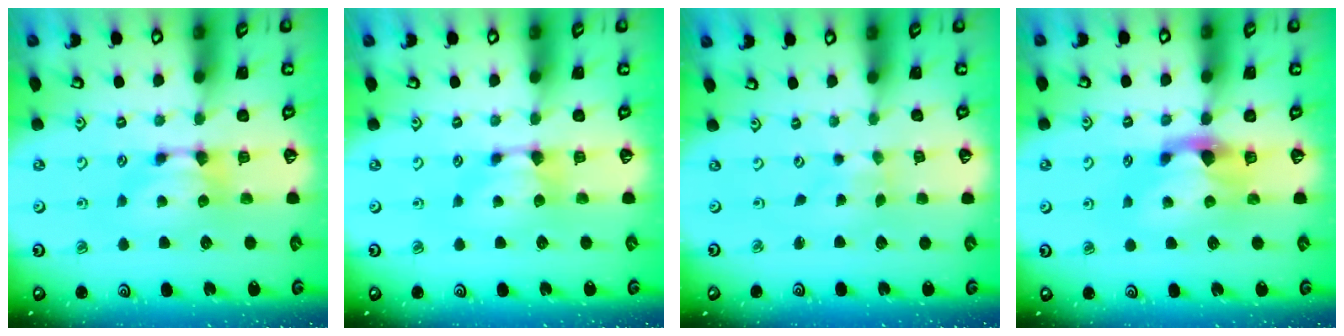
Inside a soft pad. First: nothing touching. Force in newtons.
{"total": 0.5, "press": 0.4, "slide": 0.3}
{"total": 4.6, "press": 4.5, "slide": 0.7}
{"total": 2.3, "press": 1.9, "slide": 1.2}